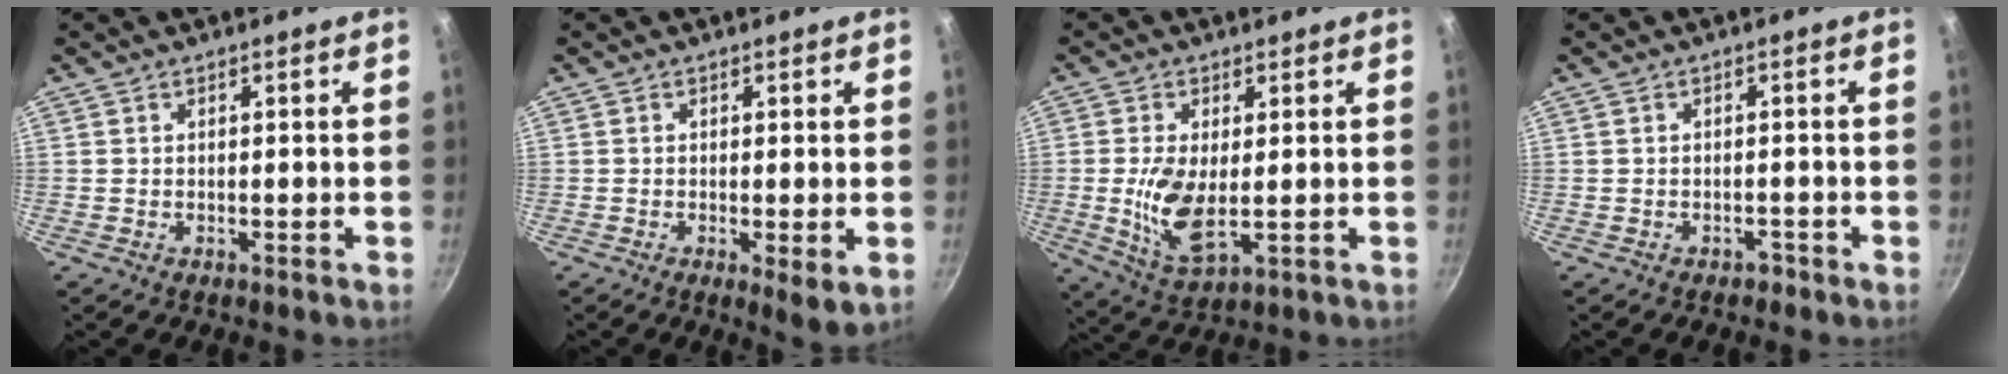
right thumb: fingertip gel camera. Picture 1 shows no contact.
{"total": 4.0, "force": [-0.8, 1.0, 3.8], "torque": [-0.064, -0.015, -0.014]}
{"total": 8.7, "force": [-0.3, 3.9, 7.8], "torque": [-0.151, -0.019, 0.003]}
{"total": 1.2, "force": [-1.0, 0.7, 0.2], "torque": [0.002, 0.008, -0.016]}